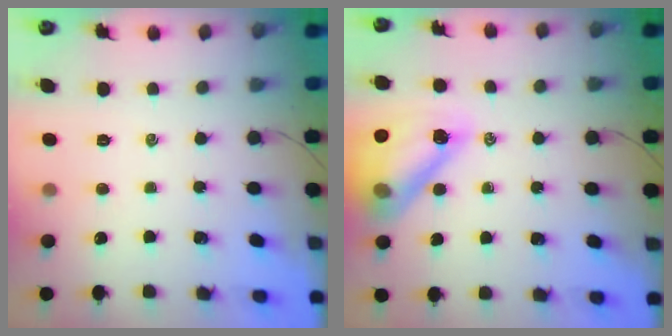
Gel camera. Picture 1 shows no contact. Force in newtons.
{"total": 14.5, "press": 13.8, "slide": 4.4}